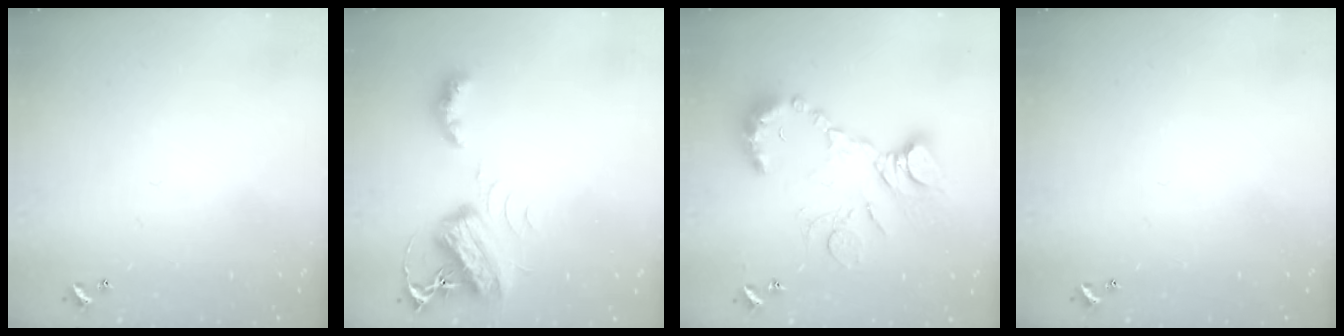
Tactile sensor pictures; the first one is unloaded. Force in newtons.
{"total": 7.0, "press": 7.0, "slide": 0.1}
{"total": 14.9, "press": 14.9, "slide": 0.7}
{"total": 0.0}